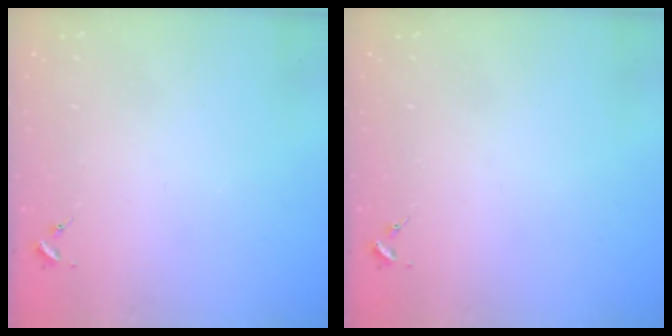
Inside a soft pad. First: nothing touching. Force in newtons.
{"total": 0.0}